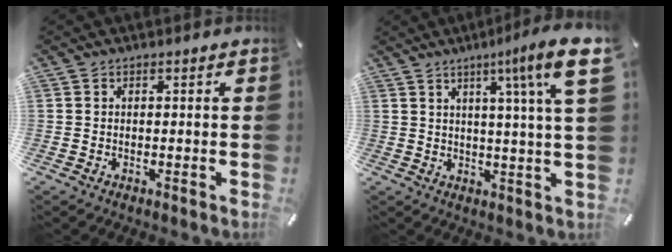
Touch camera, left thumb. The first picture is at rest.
{"total": 13.5, "force": [6.1, 0.2, 12.1], "torque": [-0.181, -0.035, 0.084]}